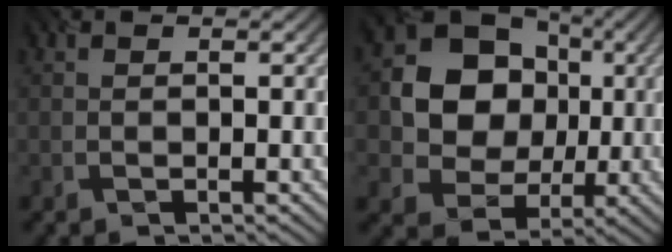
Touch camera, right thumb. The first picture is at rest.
{"total": 12.2, "force": [1.3, 10.5, 6.0], "torque": [-0.121, 0.010, 0.018]}